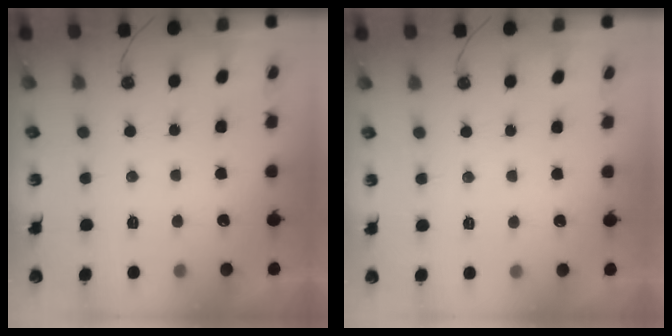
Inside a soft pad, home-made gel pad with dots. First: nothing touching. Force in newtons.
{"total": 2.8, "press": 2.7, "slide": 0.4}